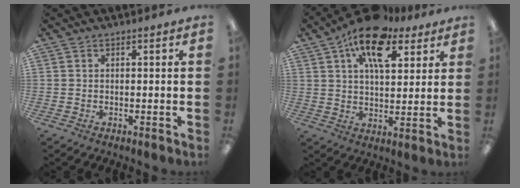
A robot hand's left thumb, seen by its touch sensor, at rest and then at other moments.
{"total": 15.7, "force": [9.0, 7.8, 10.2], "torque": [-0.159, -0.031, 0.153]}